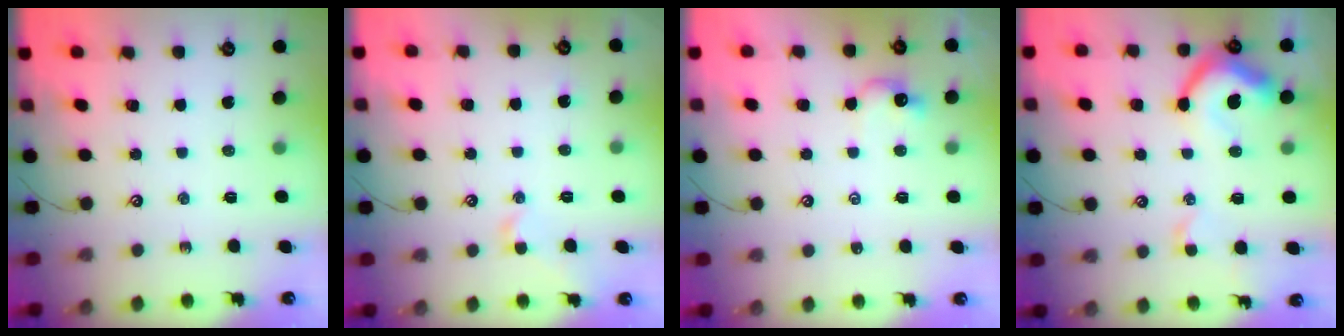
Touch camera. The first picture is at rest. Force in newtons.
{"total": 0.9, "press": 0.8, "slide": 0.5}
{"total": 3.2, "press": 3.1, "slide": 0.6}
{"total": 10.7, "press": 10.5, "slide": 1.7}